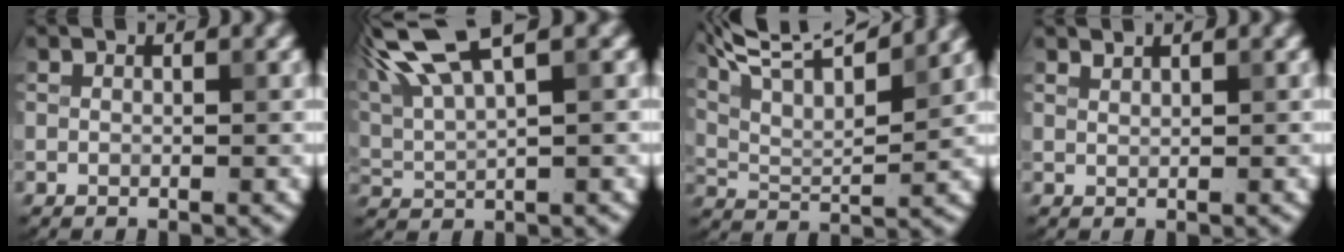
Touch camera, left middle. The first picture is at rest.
{"total": 9.3, "force": [5.6, 2.4, 7.0], "torque": [-0.148, 0.021, 0.105]}
{"total": 10.9, "force": [8.0, 2.8, 6.9], "torque": [-0.128, 0.022, 0.112]}
{"total": 0.6, "force": [0.6, 0.0, 0.1], "torque": [0.003, -0.003, 0.014]}